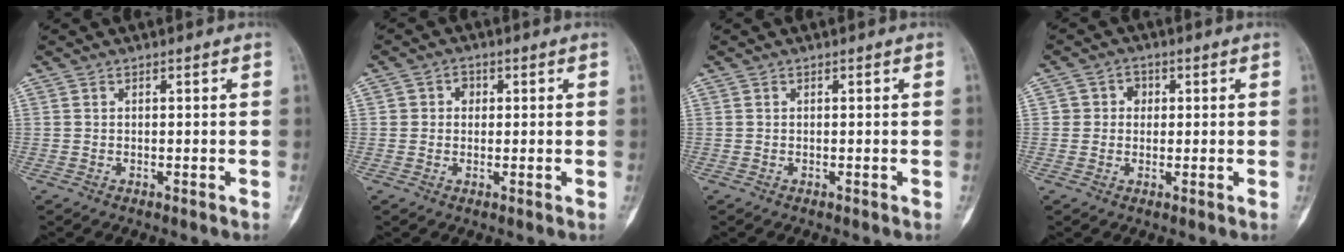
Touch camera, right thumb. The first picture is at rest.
{"total": 2.6, "force": [0.4, 2.4, 1.0], "torque": [0.003, 0.005, 0.002]}
{"total": 0.0}
{"total": 3.4, "force": [0.5, 3.2, 1.0], "torque": [0.010, 0.007, 0.003]}